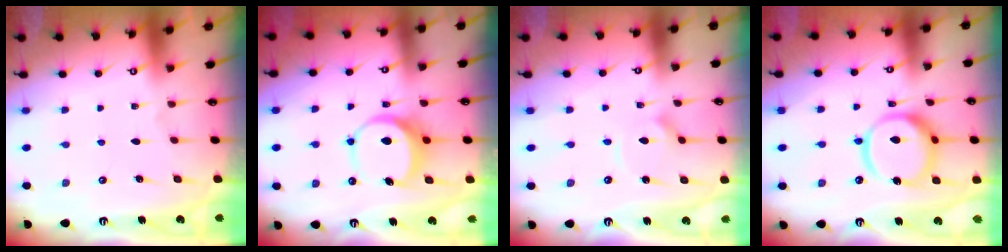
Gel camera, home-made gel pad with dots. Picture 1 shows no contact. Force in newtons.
{"total": 7.9, "press": 7.9, "slide": 0.5}
{"total": 3.1, "press": 3.1, "slide": 0.4}
{"total": 15.4, "press": 15.3, "slide": 1.9}